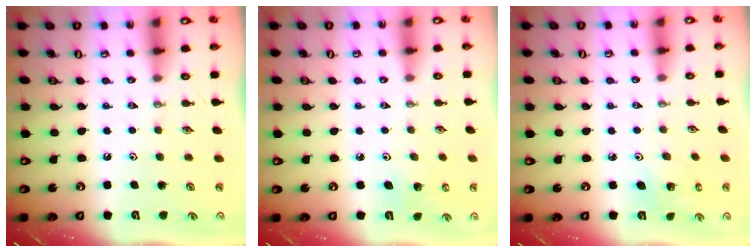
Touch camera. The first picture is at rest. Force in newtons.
{"total": 5.1, "press": 4.7, "slide": 1.9}
{"total": 3.1, "press": 3.1, "slide": 0.1}